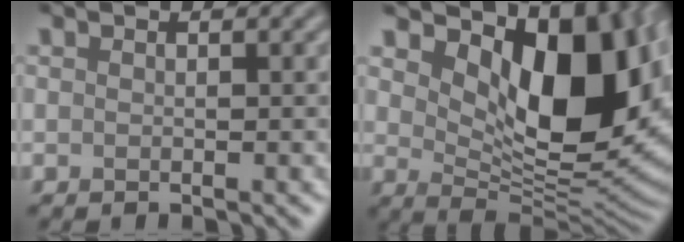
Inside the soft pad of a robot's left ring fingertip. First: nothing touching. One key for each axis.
{"total": 13.2, "fx": 4.5, "fy": 6.5, "fz": 10.5, "tx": -0.144, "ty": -0.011, "tz": 0.085}